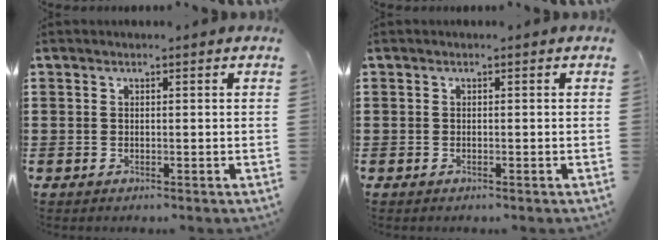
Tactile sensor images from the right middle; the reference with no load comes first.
{"total": 0.0}